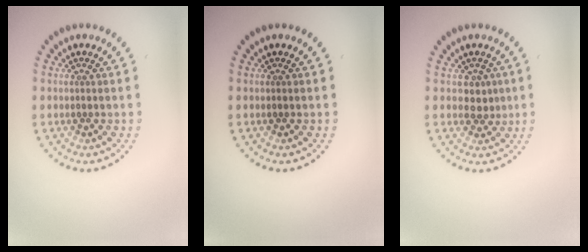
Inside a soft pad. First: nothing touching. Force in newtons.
{"total": 0.0}
{"total": 1.7, "press": 1.3, "slide": 1.1}